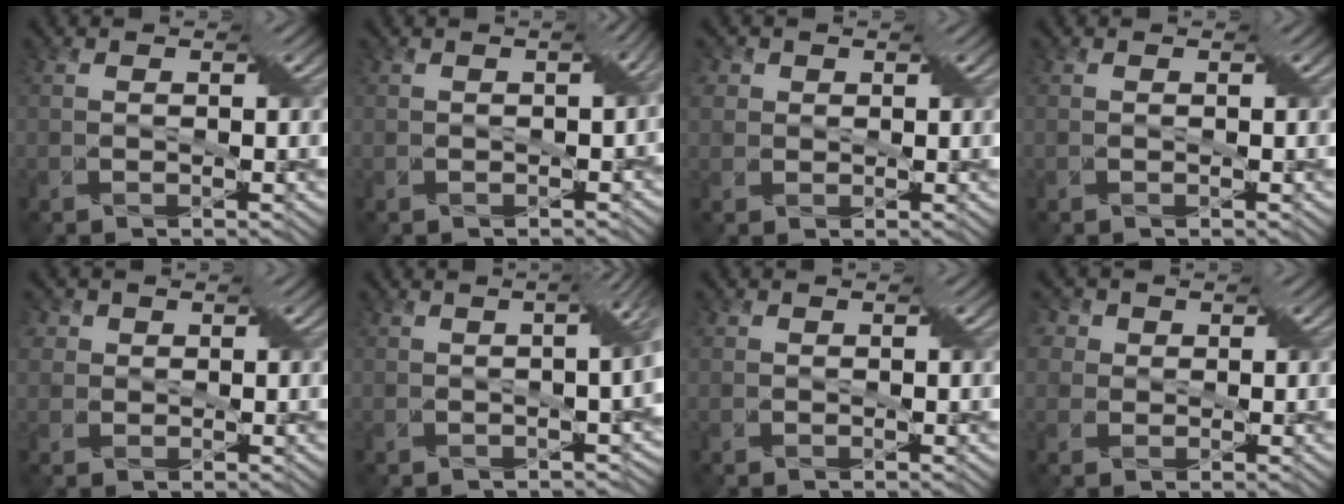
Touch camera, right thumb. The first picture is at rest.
{"total": 3.2, "force": [-0.5, 1.9, 2.5], "torque": [-0.031, -0.008, -0.005]}
{"total": 3.1, "force": [1.3, 2.7, 1.1], "torque": [-0.027, 0.014, 0.015]}
{"total": 0.0}
{"total": 3.6, "force": [1.5, 3.0, 1.2], "torque": [-0.035, 0.015, 0.020]}
{"total": 6.1, "force": [-0.8, 1.9, 5.7], "torque": [-0.060, -0.003, -0.011]}
{"total": 0.6, "force": [0.3, 0.5, 0.1], "torque": [0.000, 0.000, 0.004]}
{"total": 6.0, "force": [2.5, 4.9, 2.5], "torque": [-0.067, 0.025, 0.033]}